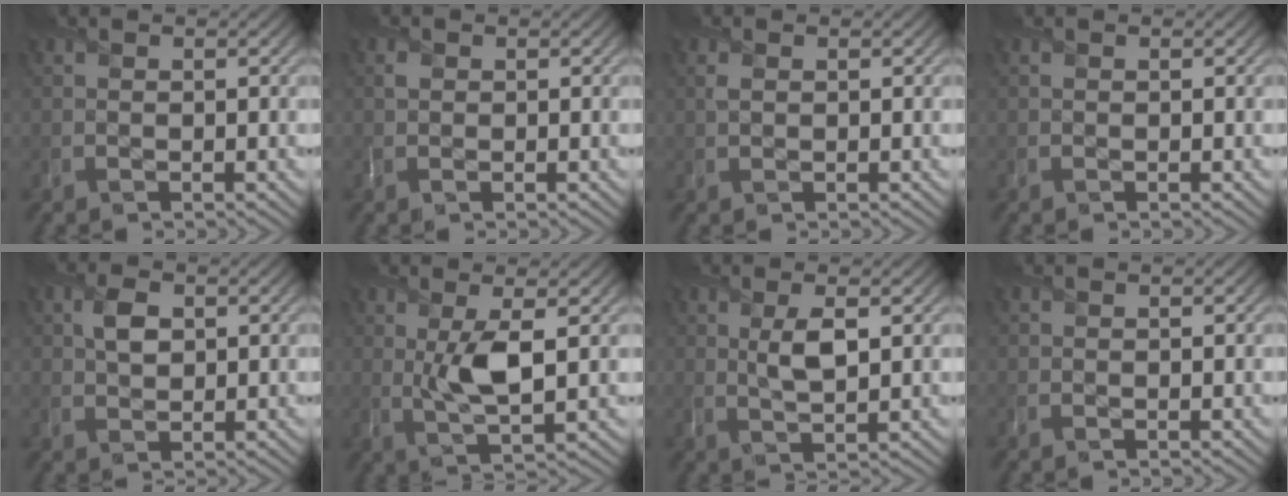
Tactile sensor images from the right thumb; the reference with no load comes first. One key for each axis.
{"total": 1.1, "fx": 0.1, "fy": 1.0, "fz": 0.4, "tx": -0.009, "ty": -0.001, "tz": 0.000}
{"total": 1.0, "fx": 0.4, "fy": 0.6, "fz": 0.6, "tx": -0.018, "ty": 0.000, "tz": 0.007}
{"total": 0.0}
{"total": 2.8, "fx": 0.9, "fy": 1.9, "fz": 1.9, "tx": -0.041, "ty": 0.002, "tz": 0.015}
{"total": 5.1, "fx": 1.2, "fy": 1.4, "fz": 4.7, "tx": -0.094, "ty": -0.002, "tz": 0.025}
{"total": 3.3, "fx": 1.4, "fy": 0.9, "fz": 2.8, "tx": -0.056, "ty": -0.001, "tz": 0.028}
{"total": 0.0}